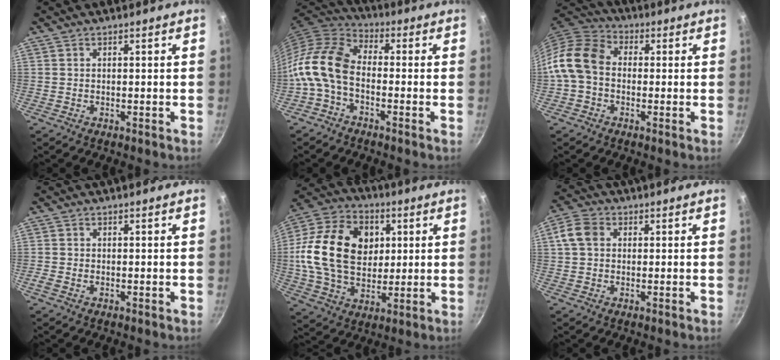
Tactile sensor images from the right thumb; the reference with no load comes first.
{"total": 11.8, "force": [-2.9, 7.2, 8.9], "torque": [-0.173, 0.040, -0.079]}
{"total": 10.5, "force": [-0.6, 8.1, 6.6], "torque": [-0.108, 0.028, -0.034]}
{"total": 1.2, "force": [-0.3, 0.8, 0.9], "torque": [-0.017, 0.000, -0.007]}
{"total": 22.2, "force": [3.2, 16.2, 14.8], "torque": [-0.247, 0.014, 0.051]}
{"total": 5.7, "force": [1.1, 4.5, 3.3], "torque": [-0.052, 0.007, 0.009]}